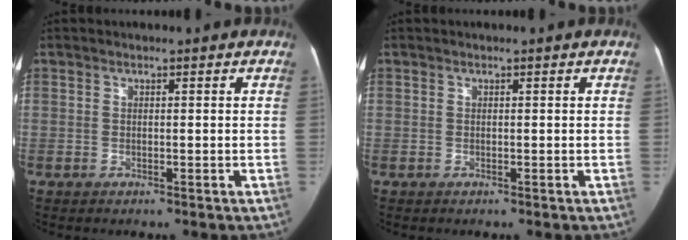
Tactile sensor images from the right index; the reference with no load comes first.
{"total": 0.0}